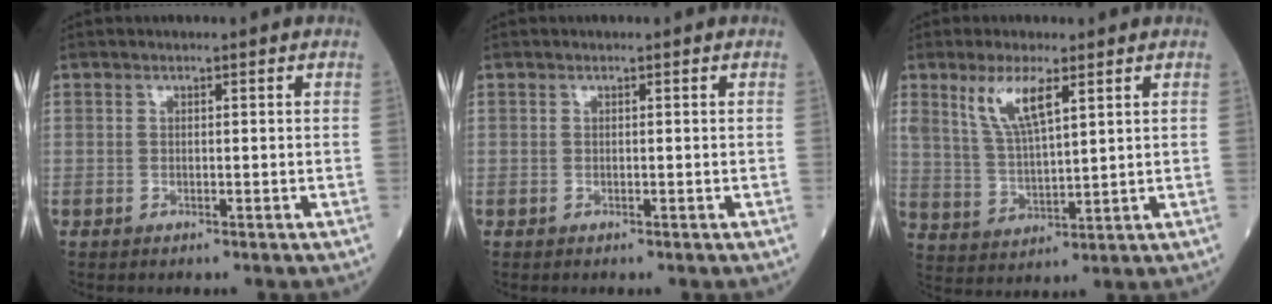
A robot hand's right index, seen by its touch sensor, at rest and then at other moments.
{"total": 0.0}
{"total": 7.9, "force": [4.2, 1.9, 6.3], "torque": [-0.134, 0.000, 0.090]}